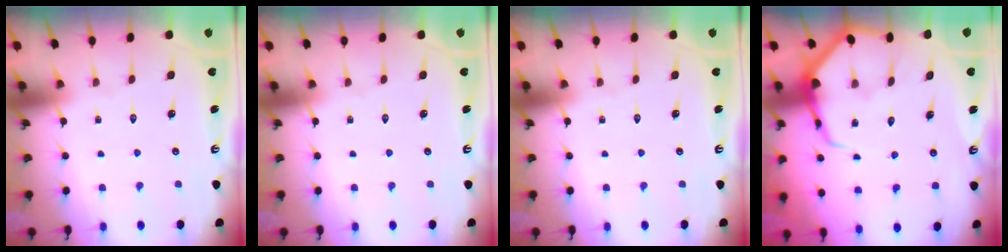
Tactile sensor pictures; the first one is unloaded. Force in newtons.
{"total": 0.0}
{"total": 0.0}
{"total": 7.7, "press": 7.7, "slide": 0.8}